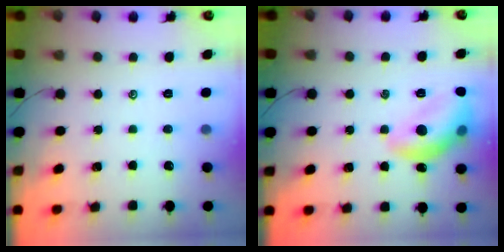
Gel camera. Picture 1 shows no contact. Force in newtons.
{"total": 14.1, "press": 14.1, "slide": 1.1}